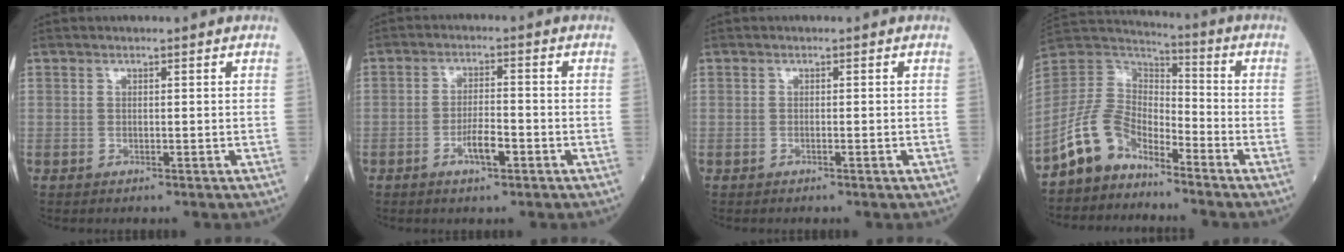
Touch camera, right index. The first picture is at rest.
{"total": 4.4, "force": [-2.1, 0.9, 3.8], "torque": [-0.070, 0.002, -0.039]}
{"total": 0.6, "force": [-0.3, 0.0, 0.5], "torque": [-0.013, 0.001, -0.003]}
{"total": 9.5, "force": [-7.2, 4.7, 4.0], "torque": [-0.095, 0.026, -0.151]}